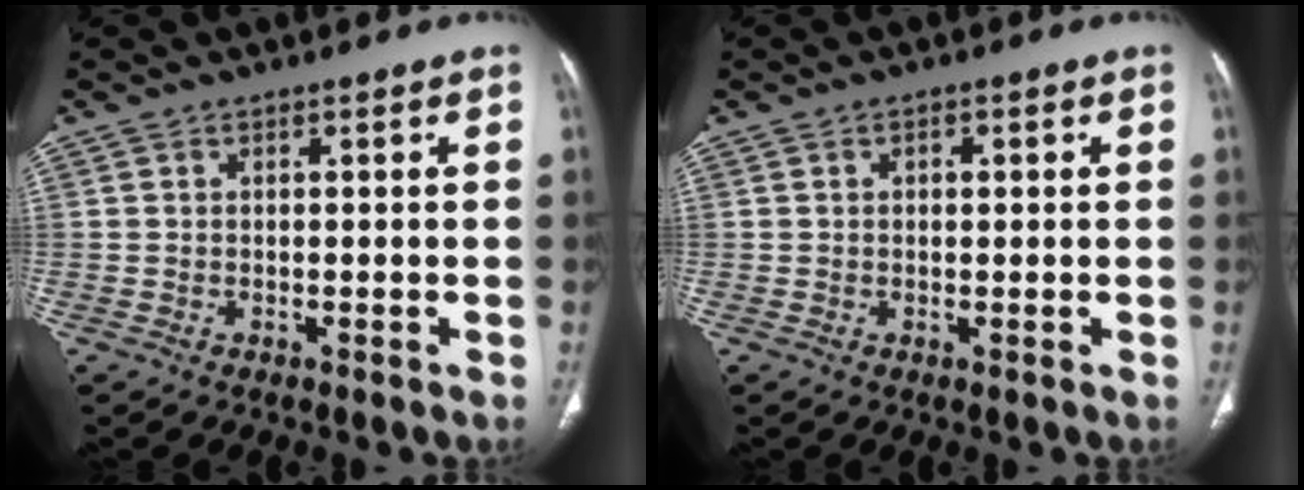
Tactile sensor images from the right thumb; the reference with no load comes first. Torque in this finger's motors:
{"motor_torque": [-0.20, -0.41, -0.03, -0.19, 0.07]}